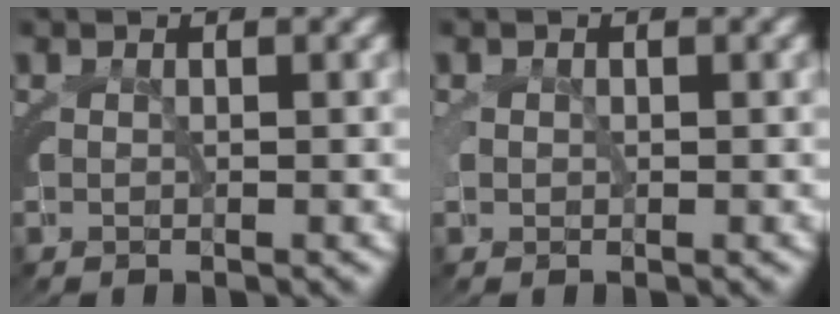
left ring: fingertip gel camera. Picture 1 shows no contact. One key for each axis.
{"total": 1.0, "fx": 0.0, "fy": 0.9, "fz": 0.4, "tx": -0.018, "ty": -0.001, "tz": 0.000}